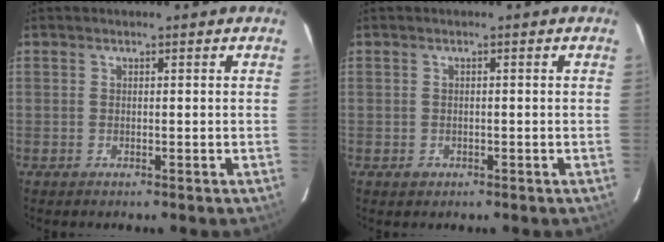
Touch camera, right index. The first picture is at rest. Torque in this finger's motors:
{"motor_torque": [0.00, -0.06, -0.03, -0.06]}